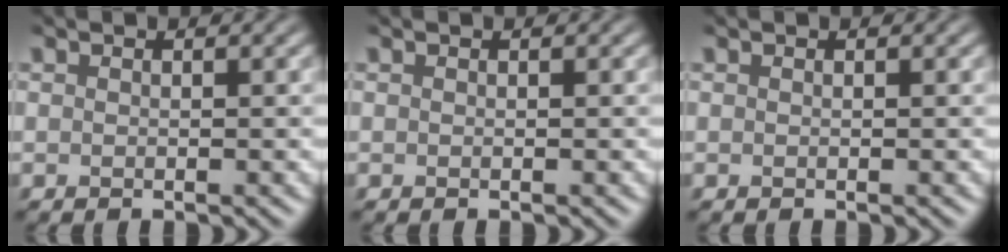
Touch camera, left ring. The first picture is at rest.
{"total": 0.0}
{"total": 0.0}